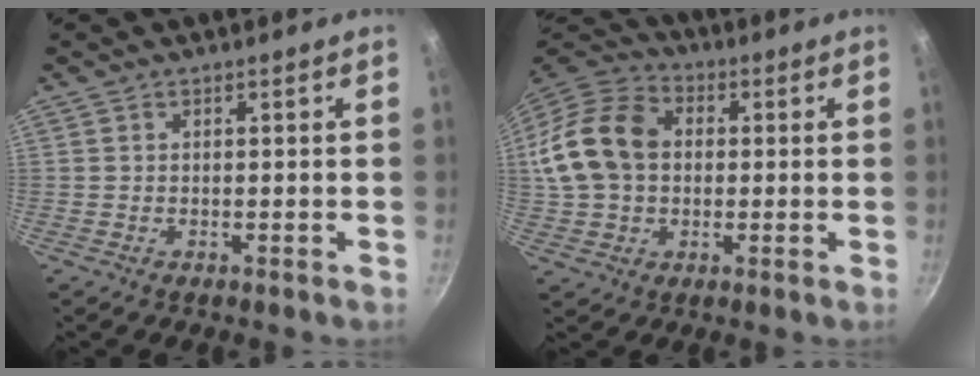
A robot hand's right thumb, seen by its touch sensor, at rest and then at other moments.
{"total": 17.2, "force": [1.0, 13.1, 11.1], "torque": [-0.198, 0.034, 0.007]}